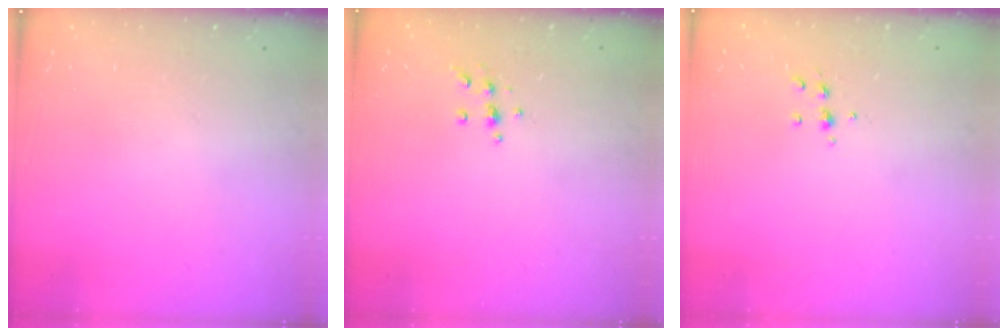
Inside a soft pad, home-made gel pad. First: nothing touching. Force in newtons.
{"total": 5.4, "press": 5.3, "slide": 0.6}
{"total": 5.4, "press": 5.4, "slide": 0.5}